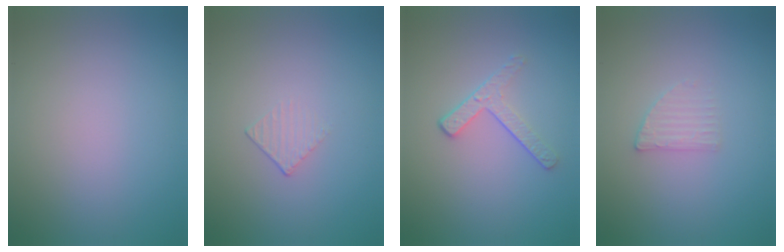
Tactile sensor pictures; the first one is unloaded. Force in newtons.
{"total": 1.2, "press": 0.4, "slide": 1.2}
{"total": 2.0, "press": 1.4, "slide": 1.5}
{"total": 1.6, "press": 1.5, "slide": 0.3}